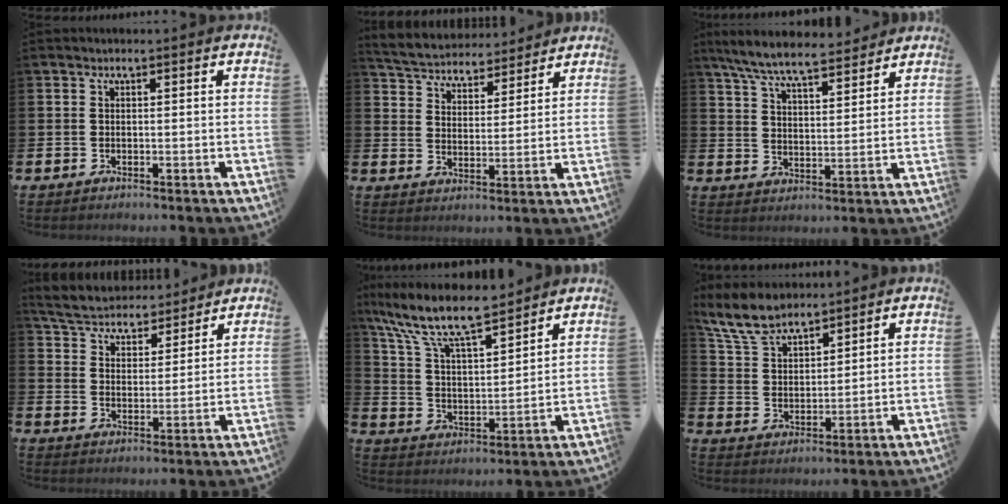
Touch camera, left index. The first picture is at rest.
{"total": 4.8, "force": [4.6, 1.2, -0.1], "torque": [-0.030, -0.034, 0.079]}
{"total": 7.7, "force": [7.2, 0.8, 2.5], "torque": [-0.079, -0.037, 0.130]}
{"total": 5.1, "force": [4.9, 1.2, 0.2], "torque": [-0.036, -0.034, 0.086]}
{"total": 10.6, "force": [9.4, 2.0, 4.5], "torque": [-0.131, -0.054, 0.166]}
{"total": 7.3, "force": [6.6, 2.1, 2.3], "torque": [-0.075, -0.017, 0.126]}